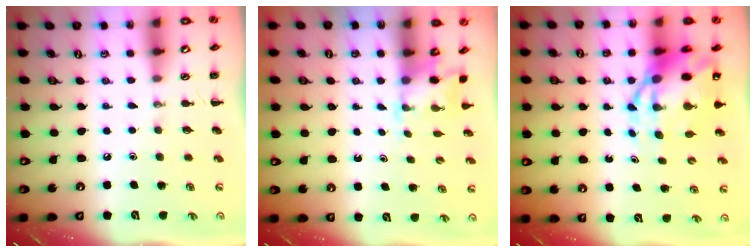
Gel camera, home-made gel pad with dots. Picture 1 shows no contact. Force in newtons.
{"total": 1.7, "press": 1.6, "slide": 0.5}
{"total": 10.3, "press": 10.0, "slide": 2.4}